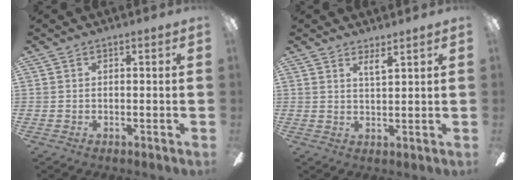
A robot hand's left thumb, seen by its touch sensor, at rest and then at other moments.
{"total": 3.1, "force": [2.5, 0.3, 1.7], "torque": [-0.031, -0.008, 0.043]}